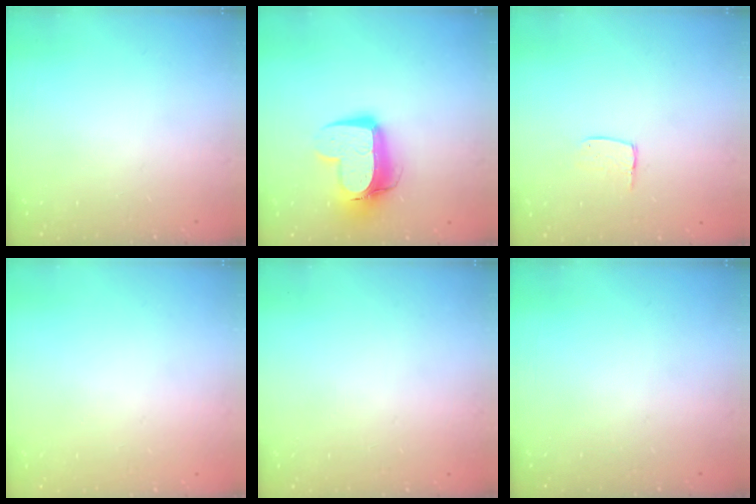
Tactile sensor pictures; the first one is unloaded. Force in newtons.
{"total": 13.9, "press": 13.8, "slide": 1.4}
{"total": 5.2, "press": 5.2, "slide": 0.4}
{"total": 0.0}
{"total": 0.0}
{"total": 0.0}